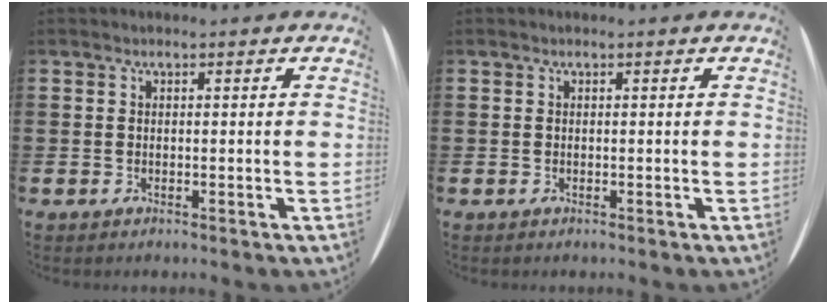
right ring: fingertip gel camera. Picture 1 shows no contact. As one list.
[{"total": 0.0}]